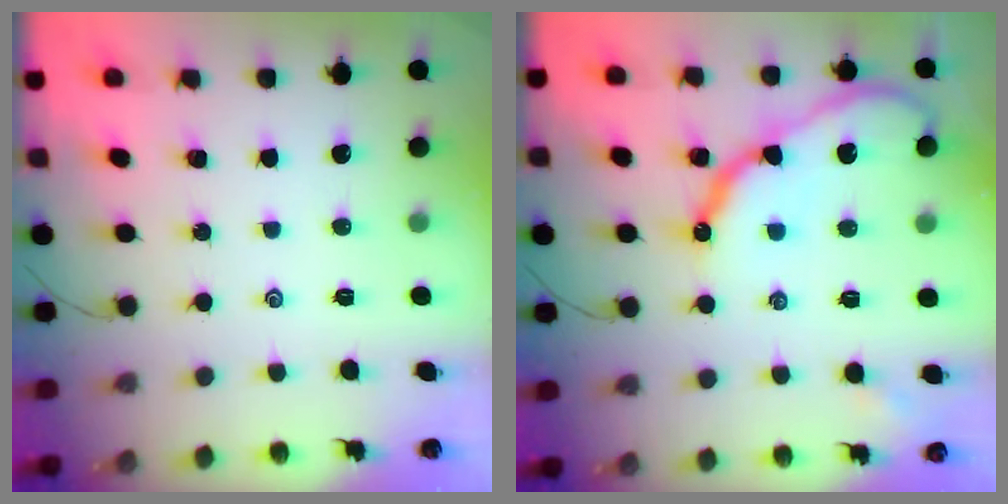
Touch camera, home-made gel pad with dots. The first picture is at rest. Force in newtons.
{"total": 13.7, "press": 13.6, "slide": 1.5}